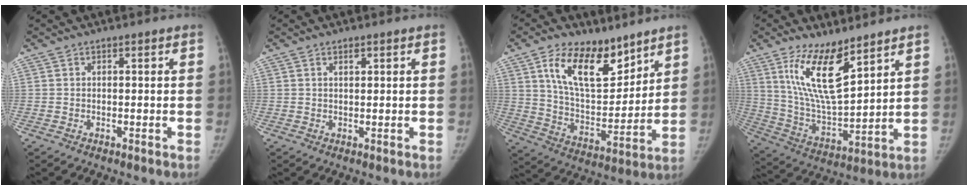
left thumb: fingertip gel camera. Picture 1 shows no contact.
{"total": 1.2, "force": [0.7, 0.5, 0.8], "torque": [-0.010, -0.002, 0.010]}
{"total": 16.5, "force": [9.9, 8.3, 10.2], "torque": [-0.127, -0.062, 0.183]}
{"total": 14.8, "force": [8.8, 4.9, 10.9], "torque": [-0.183, -0.059, 0.182]}